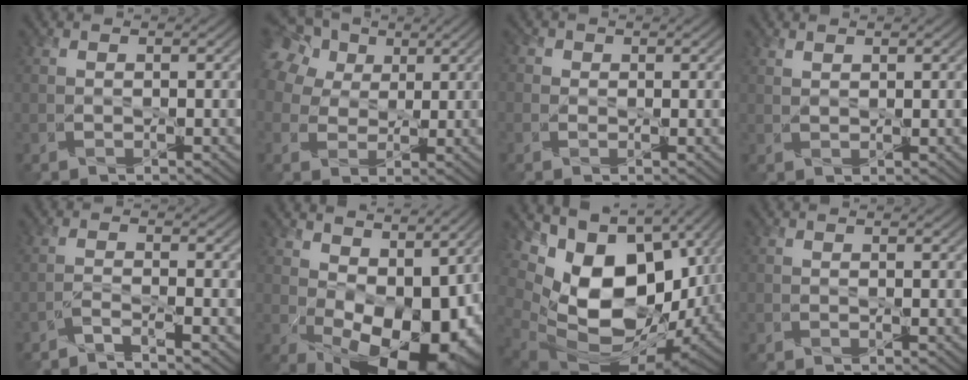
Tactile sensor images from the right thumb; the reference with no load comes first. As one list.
[{"total": 16.6, "force": [8.2, 12.2, 7.7], "torque": [-0.248, 0.047, 0.163]}, {"total": 1.7, "force": [0.4, 1.6, 0.5], "torque": [-0.006, 0.006, -0.009]}, {"total": 1.1, "force": [1.0, 0.2, 0.4], "torque": [-0.008, 0.002, 0.022]}, {"total": 2.2, "force": [-1.9, -0.7, 0.8], "torque": [-0.016, 0.004, -0.046]}, {"total": 13.0, "force": [1.6, 7.8, 10.3], "torque": [-0.147, -0.023, 0.048]}, {"total": 19.0, "force": [3.6, 12.4, 13.8], "torque": [-0.265, -0.034, 0.110]}, {"total": 0.0}]